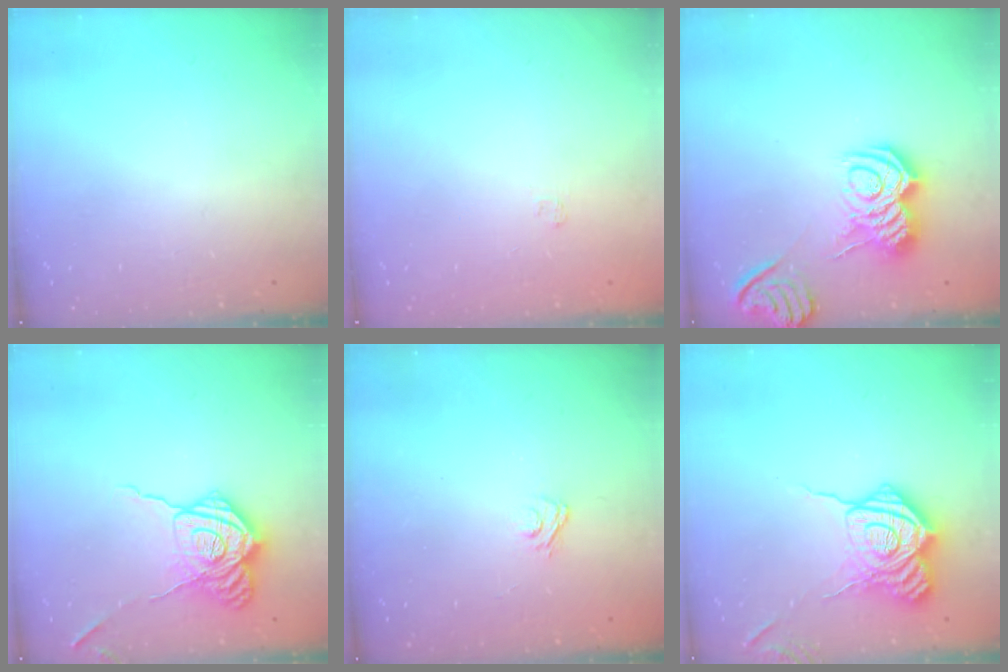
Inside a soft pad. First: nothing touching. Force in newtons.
{"total": 1.7, "press": 1.2, "slide": 1.1}
{"total": 11.4, "press": 11.4, "slide": 0.6}
{"total": 18.6, "press": 18.6, "slide": 1.4}
{"total": 2.9, "press": 2.6, "slide": 1.2}
{"total": 19.7, "press": 19.7, "slide": 1.0}